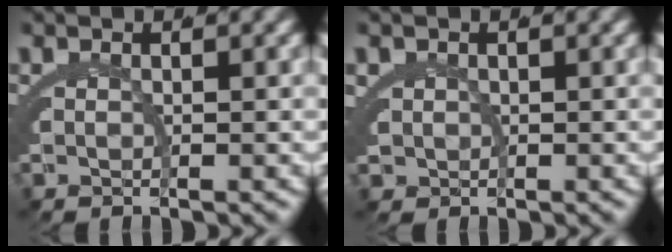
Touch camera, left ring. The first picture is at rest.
{"total": 2.0, "force": [0.3, 1.8, 0.7], "torque": [-0.029, -0.012, 0.012]}